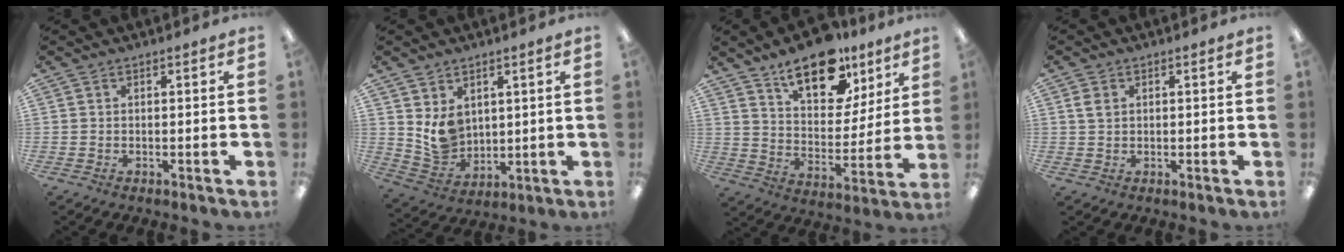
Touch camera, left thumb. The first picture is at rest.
{"total": 8.1, "force": [3.5, 6.3, 3.7], "torque": [-0.078, -0.019, 0.071]}
{"total": 17.6, "force": [12.1, 8.8, 9.2], "torque": [-0.135, -0.066, 0.209]}
{"total": 2.3, "force": [0.8, 1.6, 1.4], "torque": [-0.031, 0.006, 0.013]}